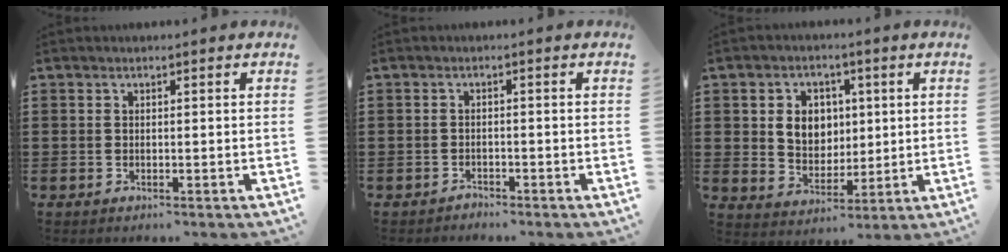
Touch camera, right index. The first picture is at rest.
{"total": 1.2, "force": [-1.1, 0.3, -0.1], "torque": [-0.003, 0.005, -0.025]}
{"total": 6.2, "force": [1.3, 5.4, 2.7], "torque": [-0.061, 0.013, 0.019]}